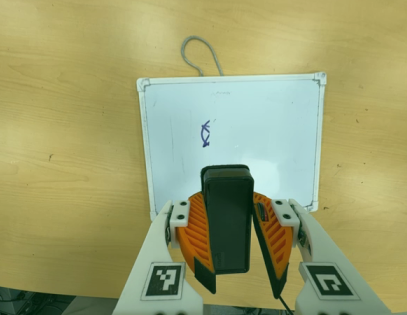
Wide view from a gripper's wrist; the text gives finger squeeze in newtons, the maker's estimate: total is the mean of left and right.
{"total": 9.5, "left": 9.4, "right": 9.6}